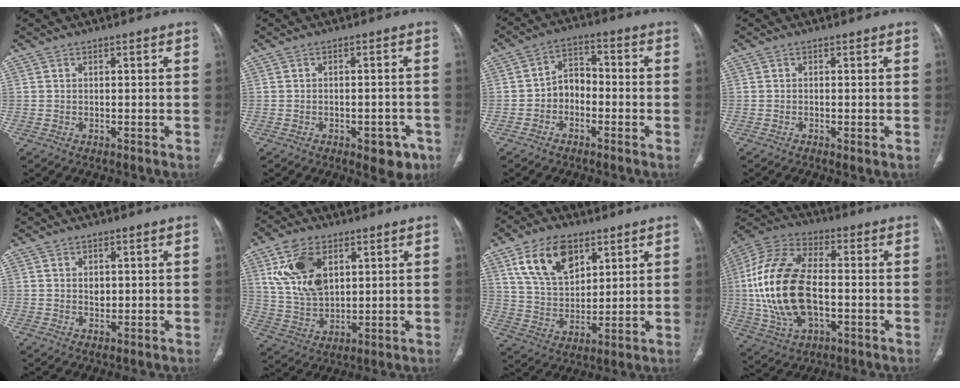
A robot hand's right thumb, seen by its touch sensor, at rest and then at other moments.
{"total": 6.0, "force": [-3.1, 3.1, 4.0], "torque": [-0.028, 0.014, -0.033]}
{"total": 5.8, "force": [-1.8, 4.4, 3.3], "torque": [-0.036, 0.032, -0.044]}
{"total": 1.2, "force": [-0.5, 0.2, 1.1], "torque": [-0.024, -0.004, -0.010]}
{"total": 1.7, "force": [0.5, 1.2, 1.1], "torque": [-0.014, -0.003, 0.011]}
{"total": 14.6, "force": [5.4, 8.5, 10.6], "torque": [-0.196, -0.015, 0.115]}
{"total": 14.0, "force": [7.2, 8.3, 8.6], "torque": [-0.126, -0.027, 0.142]}
{"total": 21.8, "force": [-1.3, 12.1, 18.1], "torque": [-0.383, 0.012, -0.020]}